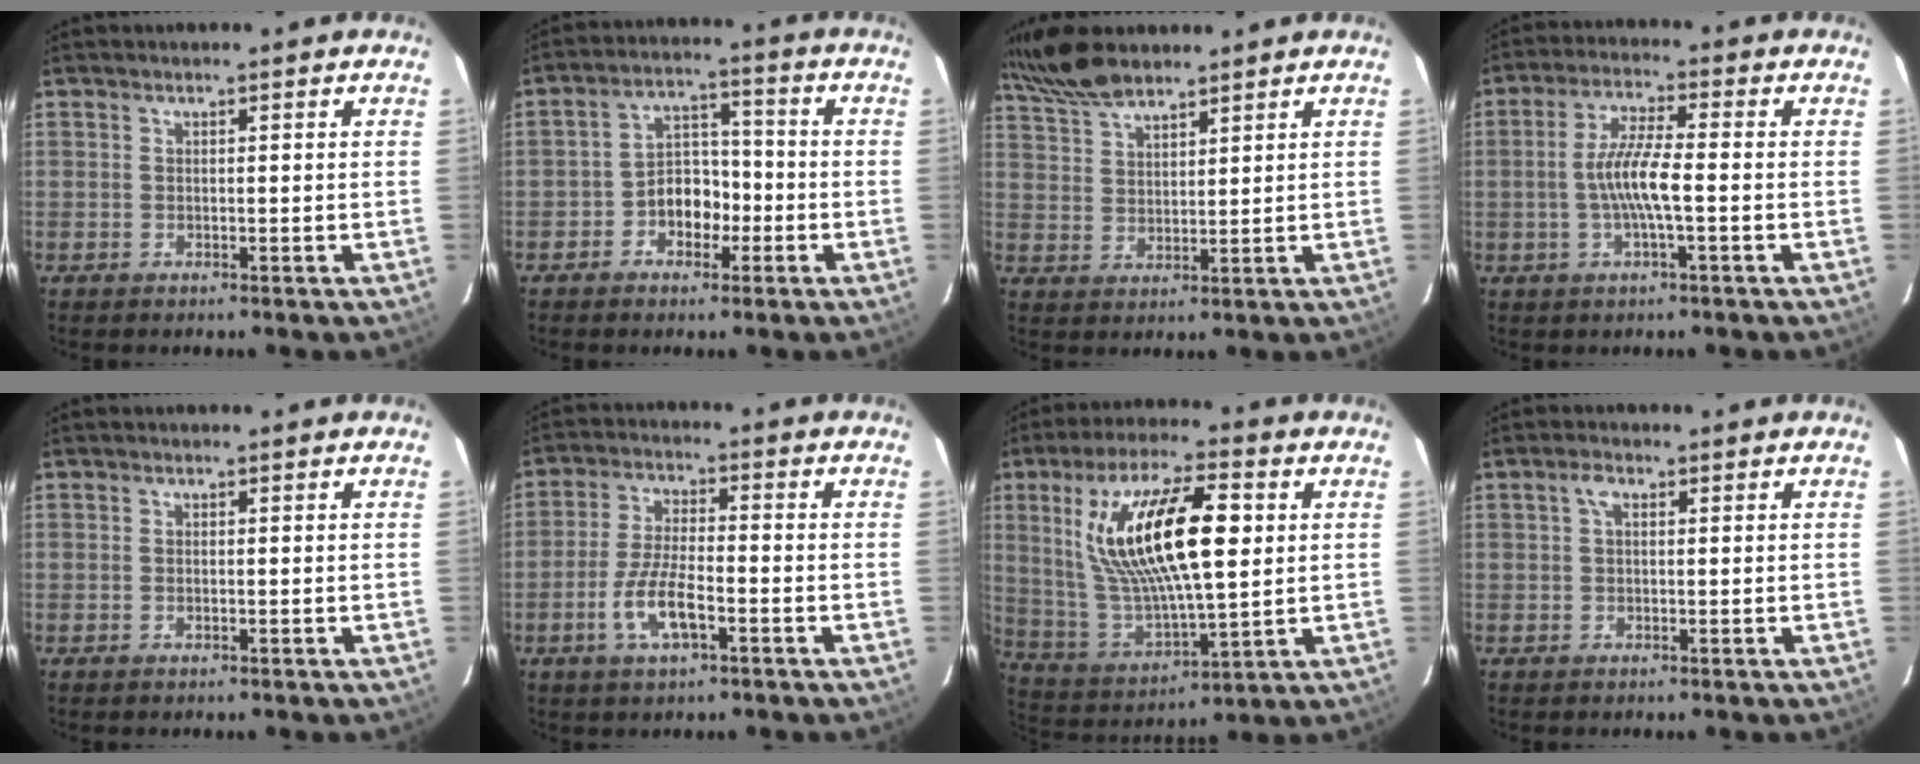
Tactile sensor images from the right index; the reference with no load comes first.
{"total": 6.6, "force": [-2.8, 4.9, 3.5], "torque": [-0.059, 0.023, -0.045]}
{"total": 8.8, "force": [7.5, 2.2, 4.1], "torque": [-0.091, 0.024, 0.146]}
{"total": 7.4, "force": [-1.3, 0.7, 7.2], "torque": [-0.145, 0.003, -0.026]}
{"total": 0.5, "force": [-0.1, 0.3, 0.4], "torque": [-0.007, 0.002, -0.003]}
{"total": 8.4, "force": [-3.5, 2.6, 7.2], "torque": [-0.149, 0.000, -0.066]}
{"total": 21.3, "force": [5.6, 6.8, 19.4], "torque": [-0.369, 0.008, 0.116]}
{"total": 1.9, "force": [0.6, 1.0, 1.5], "torque": [-0.030, 0.008, 0.009]}